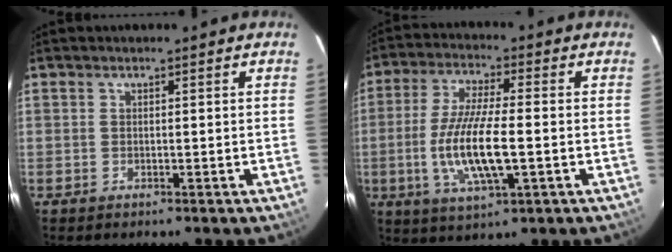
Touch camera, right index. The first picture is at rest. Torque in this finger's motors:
{"motor_torque": [1.16, -0.84, 0.97, 0.21]}